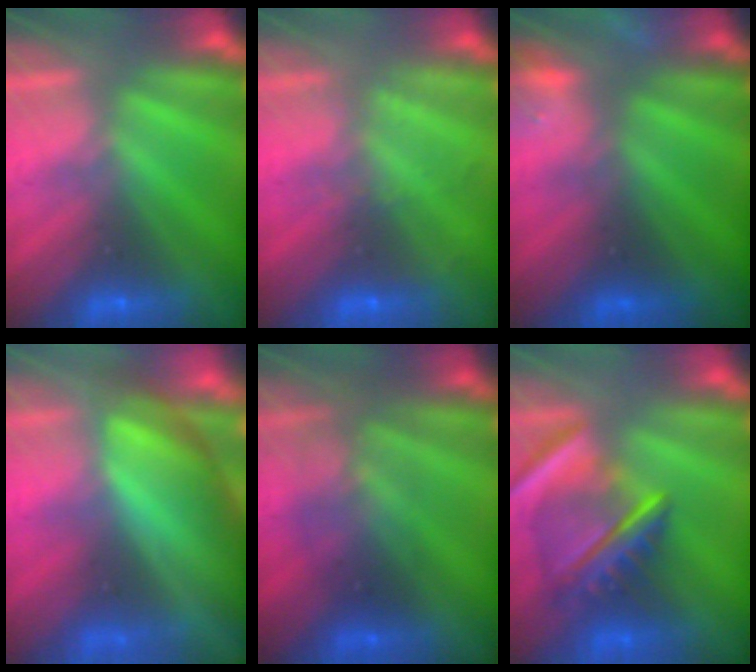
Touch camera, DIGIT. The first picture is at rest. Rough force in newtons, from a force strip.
{"total": 1.8}
{"total": 6.6}
{"total": 7.8}
{"total": 2.2}
{"total": 9.6}